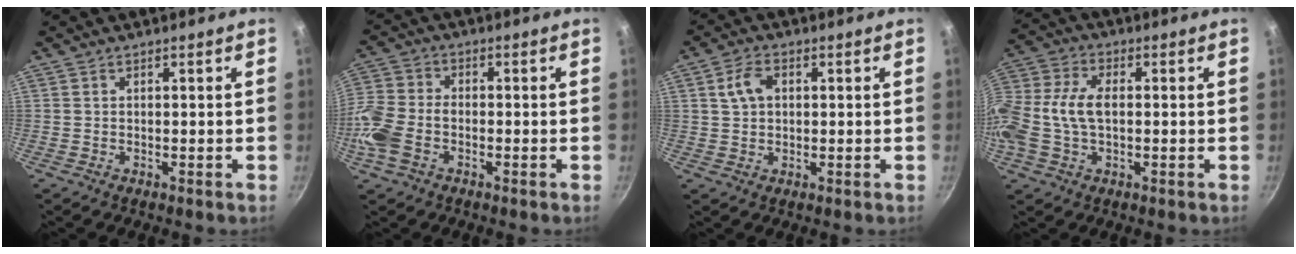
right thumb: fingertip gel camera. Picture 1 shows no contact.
{"total": 11.3, "force": [-3.9, 7.5, 7.4], "torque": [-0.165, 0.023, -0.097]}
{"total": 5.0, "force": [1.1, 3.4, 3.4], "torque": [-0.053, 0.008, 0.017]}
{"total": 11.1, "force": [-0.5, 6.7, 8.8], "torque": [-0.186, 0.024, -0.024]}